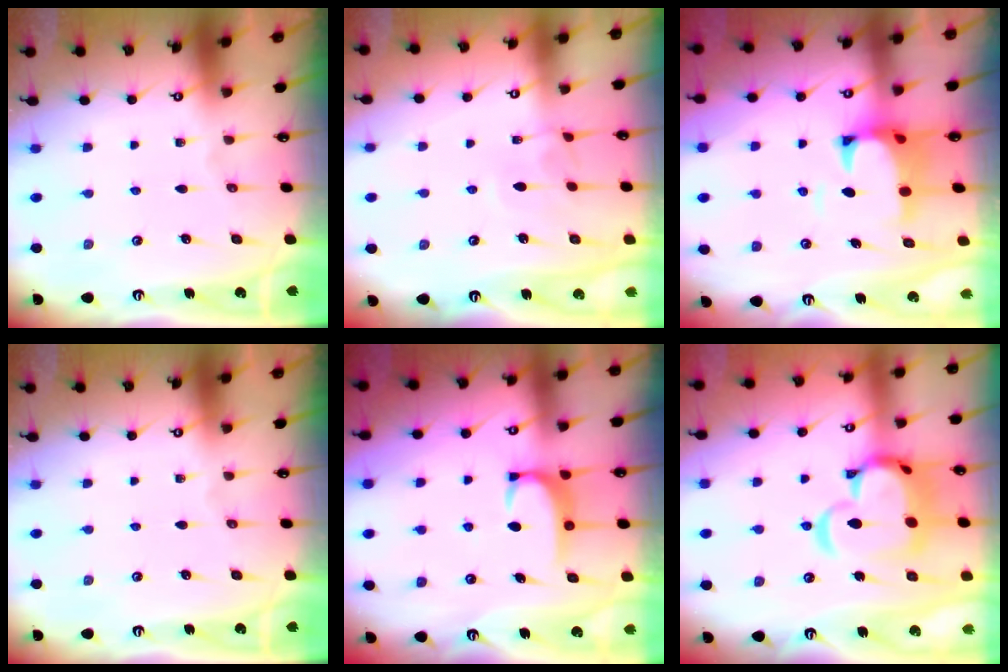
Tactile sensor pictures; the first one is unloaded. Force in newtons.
{"total": 1.2, "press": 1.2, "slide": 0.4}
{"total": 2.6, "press": 2.4, "slide": 1.1}
{"total": 0.0}
{"total": 2.7, "press": 2.6, "slide": 0.4}
{"total": 11.0, "press": 10.9, "slide": 1.3}